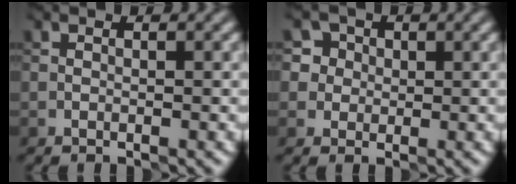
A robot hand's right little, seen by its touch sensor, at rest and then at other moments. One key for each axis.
{"total": 2.7, "fx": 0.4, "fy": 2.7, "fz": 0.0, "tx": 0.036, "ty": 0.016, "tz": -0.018}